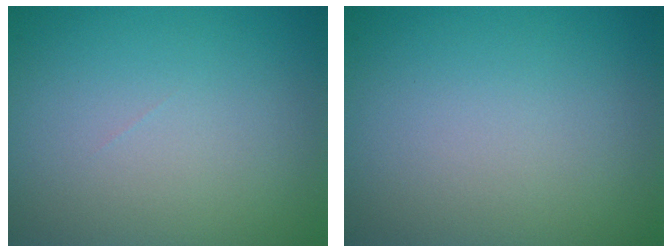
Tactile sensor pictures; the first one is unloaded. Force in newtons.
{"total": 0.0}